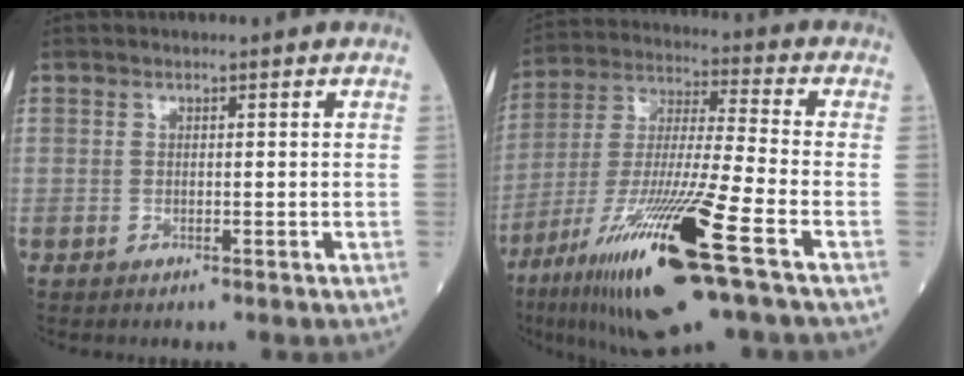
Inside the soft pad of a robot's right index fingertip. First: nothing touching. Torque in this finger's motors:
{"motor_torque": [2.14, 0.00, 1.05, 0.21]}